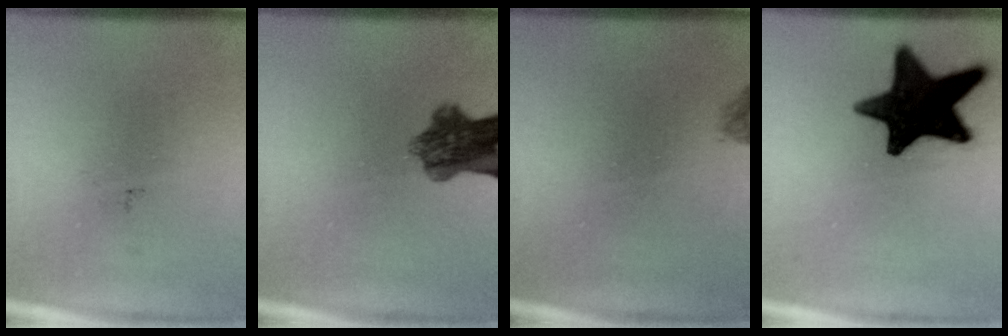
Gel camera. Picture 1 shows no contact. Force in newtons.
{"total": 7.4}
{"total": 0.8}
{"total": 16.7}